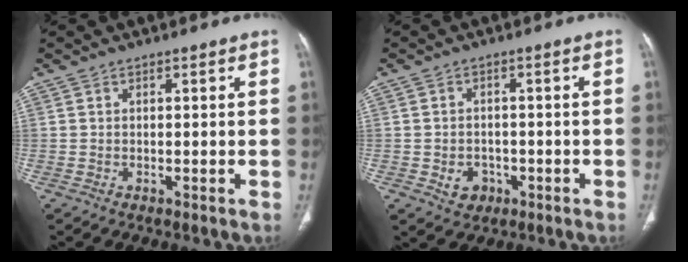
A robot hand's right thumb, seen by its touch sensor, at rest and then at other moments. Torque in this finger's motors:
{"motor_torque": [-0.23, 0.31, -0.15, -0.01, 0.11]}